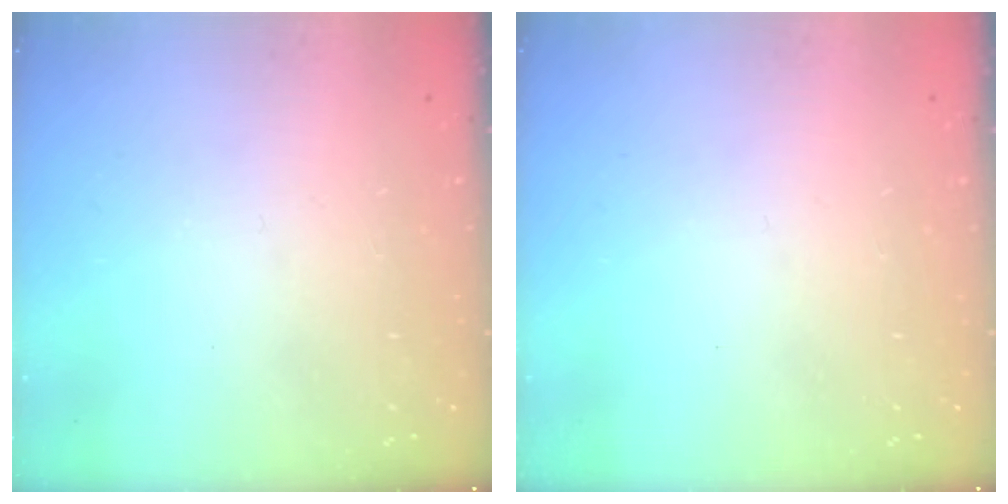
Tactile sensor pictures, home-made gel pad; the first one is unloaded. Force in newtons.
{"total": 0.0}